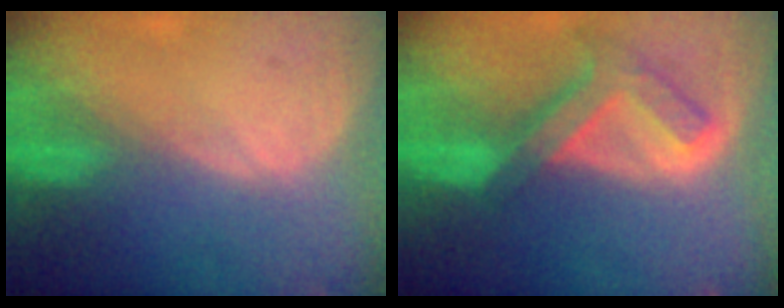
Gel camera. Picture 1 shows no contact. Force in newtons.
{"total": 7.6, "press": 6.5, "slide": 4.0}